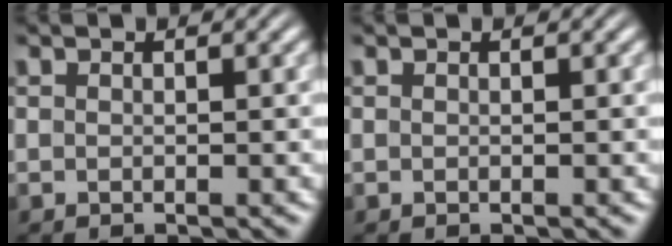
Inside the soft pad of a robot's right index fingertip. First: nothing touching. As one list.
[{"total": 0.0}]